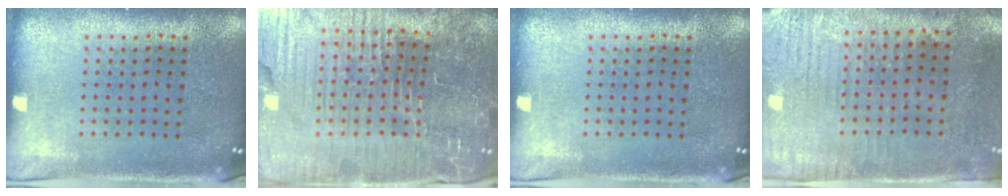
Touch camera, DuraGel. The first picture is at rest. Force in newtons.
{"total": 7.3, "press": 6.5, "slide": 3.4}
{"total": 0.0}
{"total": 3.0, "press": 2.5, "slide": 1.7}